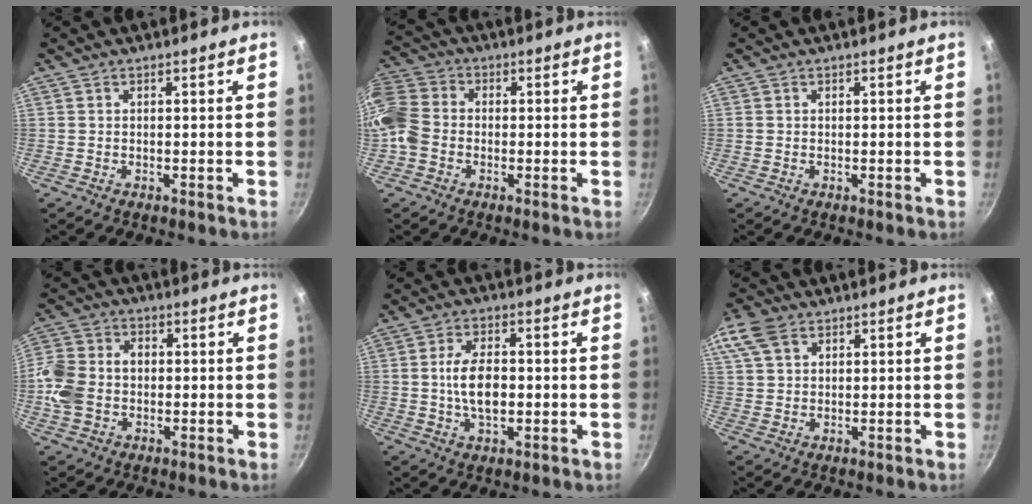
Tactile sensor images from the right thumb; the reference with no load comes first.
{"total": 10.6, "force": [-2.7, 8.4, 5.9], "torque": [-0.113, 0.031, -0.076]}
{"total": 0.0}
{"total": 11.9, "force": [-0.9, 9.2, 7.5], "torque": [-0.153, 0.023, -0.031]}
{"total": 8.2, "force": [-0.4, 4.4, 7.0], "torque": [-0.122, 0.009, -0.010]}
{"total": 7.1, "force": [3.7, 4.5, 4.1], "torque": [-0.081, 0.010, 0.069]}